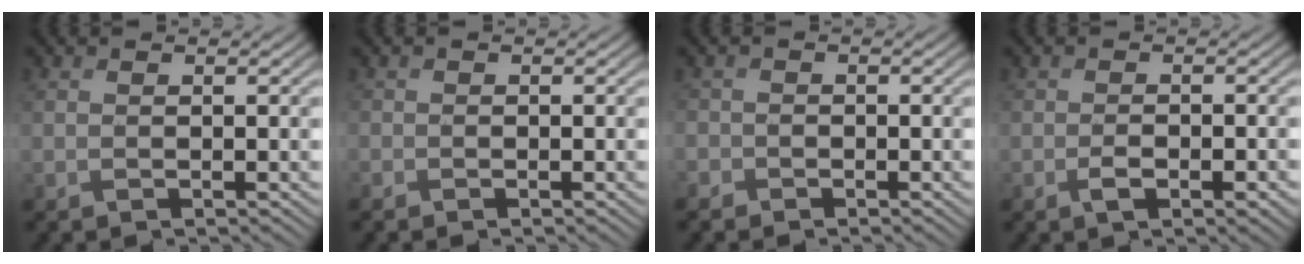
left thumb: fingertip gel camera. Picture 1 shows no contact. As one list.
[{"total": 0.9, "force": [-0.6, 0.7, 0.0], "torque": [0.002, -0.006, -0.017]}, {"total": 1.9, "force": [-1.0, 1.6, -0.1], "torque": [0.007, -0.003, -0.028]}, {"total": 3.2, "force": [-1.5, 1.7, 2.3], "torque": [-0.040, -0.004, -0.025]}]